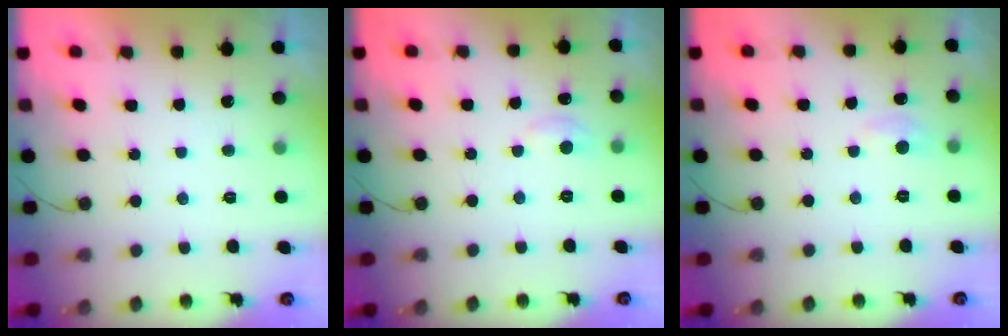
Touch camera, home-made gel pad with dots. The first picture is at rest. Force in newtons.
{"total": 3.8, "press": 3.8, "slide": 0.5}
{"total": 4.4, "press": 4.4, "slide": 0.7}